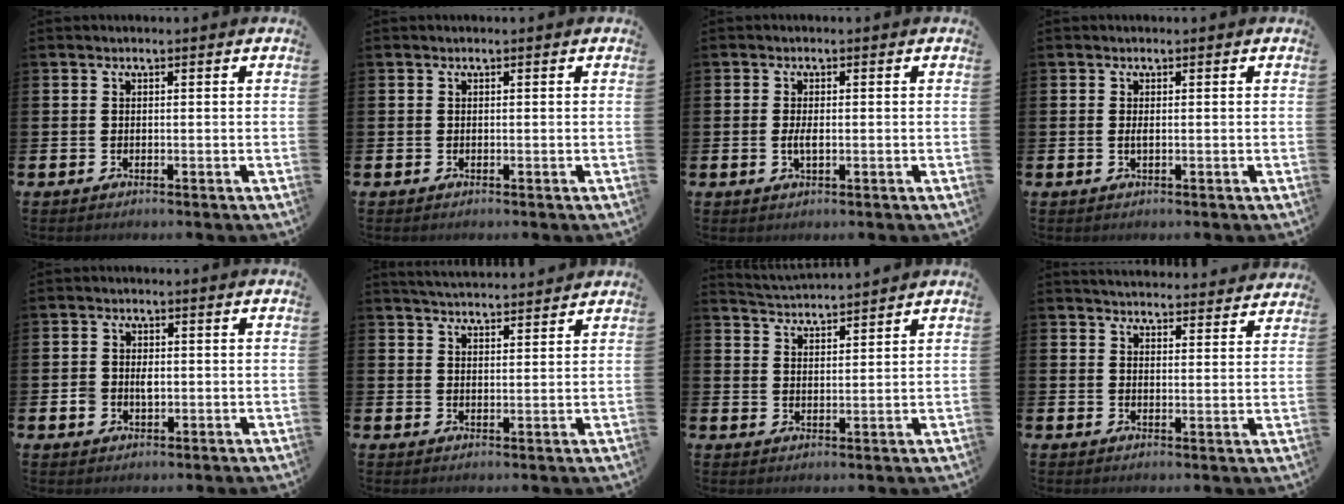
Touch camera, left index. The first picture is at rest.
{"total": 0.0}
{"total": 1.9, "force": [-0.2, 0.7, 1.8], "torque": [-0.032, -0.001, -0.004]}
{"total": 0.7, "force": [0.0, 0.1, 0.7], "torque": [-0.018, 0.001, 0.002]}
{"total": 2.5, "force": [-0.2, 2.0, 1.5], "torque": [-0.020, 0.004, -0.009]}
{"total": 4.0, "force": [4.0, 0.1, 0.1], "torque": [-0.012, -0.021, 0.073]}
{"total": 3.8, "force": [3.8, -0.1, -0.2], "torque": [-0.007, -0.026, 0.068]}
{"total": 4.4, "force": [4.4, 0.4, 0.2], "torque": [-0.005, -0.031, 0.078]}